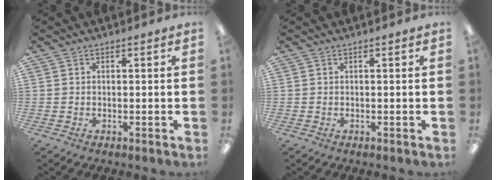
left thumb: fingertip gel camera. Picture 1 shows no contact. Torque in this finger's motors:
{"motor_torque": [-0.03, -0.03, -0.07, 0.09, 0.00]}